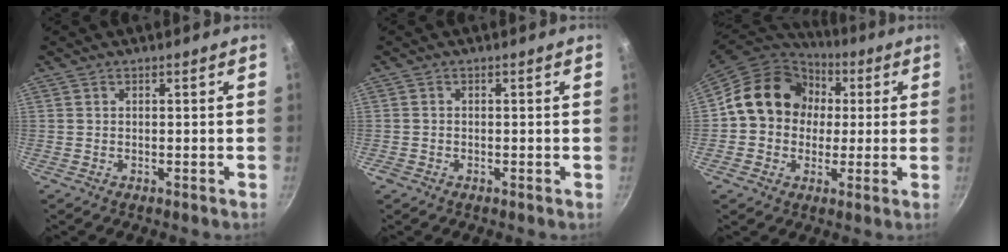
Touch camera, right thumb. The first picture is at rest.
{"total": 0.8, "force": [-0.5, 0.6, 0.3], "torque": [-0.006, 0.002, -0.010]}
{"total": 16.4, "force": [2.1, 14.0, 8.3], "torque": [-0.107, 0.033, 0.020]}